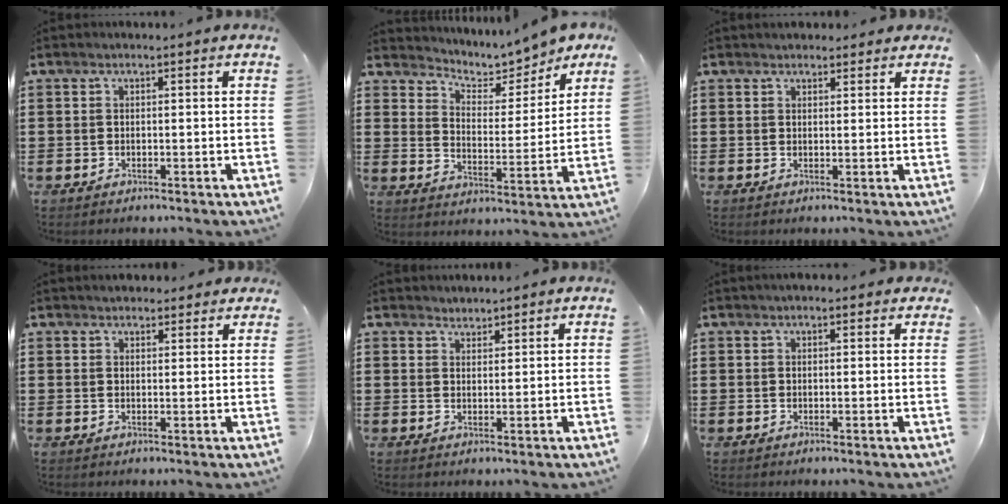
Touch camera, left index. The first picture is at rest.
{"total": 4.8, "force": [4.5, 1.5, 0.8], "torque": [-0.036, -0.033, 0.070]}
{"total": 1.9, "force": [1.7, 0.7, 0.0], "torque": [-0.004, 0.006, 0.033]}
{"total": 2.1, "force": [1.9, 0.7, 0.0], "torque": [0.004, 0.001, 0.036]}
{"total": 1.6, "force": [1.5, 0.4, -0.5], "torque": [0.004, 0.004, 0.031]}
{"total": 1.2, "force": [1.0, 0.5, 0.4], "torque": [-0.008, 0.006, 0.018]}